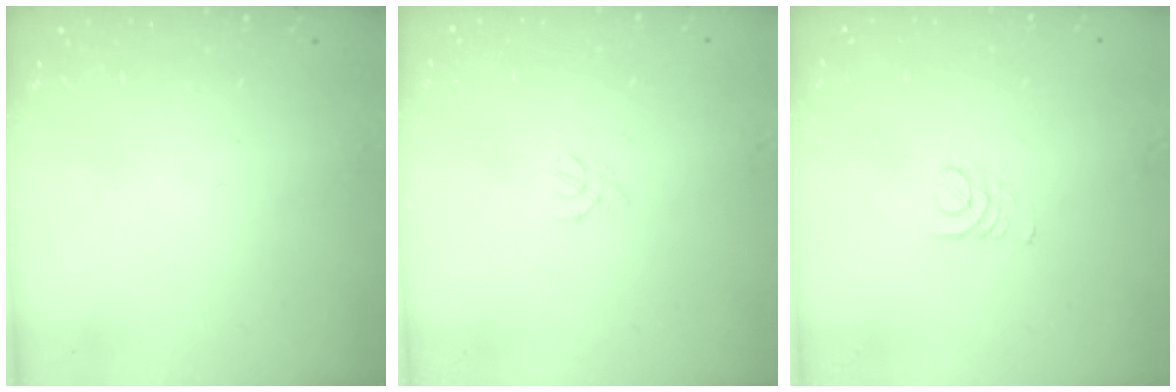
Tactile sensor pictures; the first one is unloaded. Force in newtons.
{"total": 0.8, "press": 0.7, "slide": 0.3}
{"total": 1.6, "press": 1.6, "slide": 0.1}